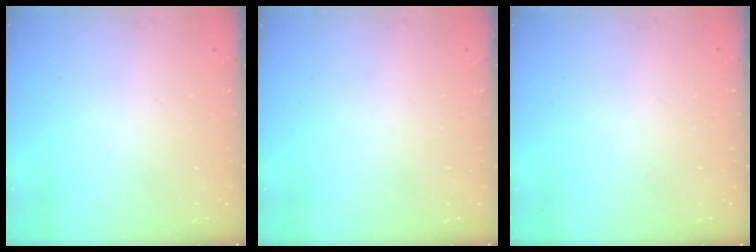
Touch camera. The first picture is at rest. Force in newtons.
{"total": 0.0}
{"total": 0.0}